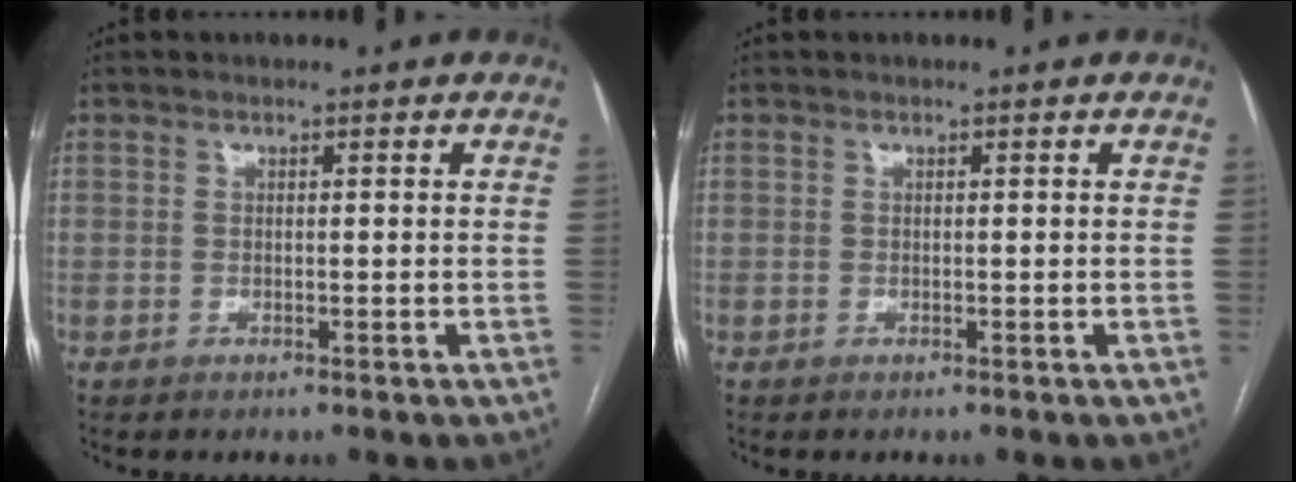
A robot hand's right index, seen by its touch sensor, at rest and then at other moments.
{"total": 0.0}